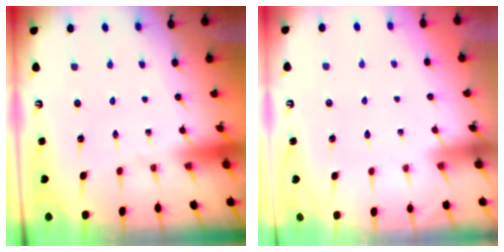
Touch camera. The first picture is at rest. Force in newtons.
{"total": 1.0, "press": 1.0, "slide": 0.0}